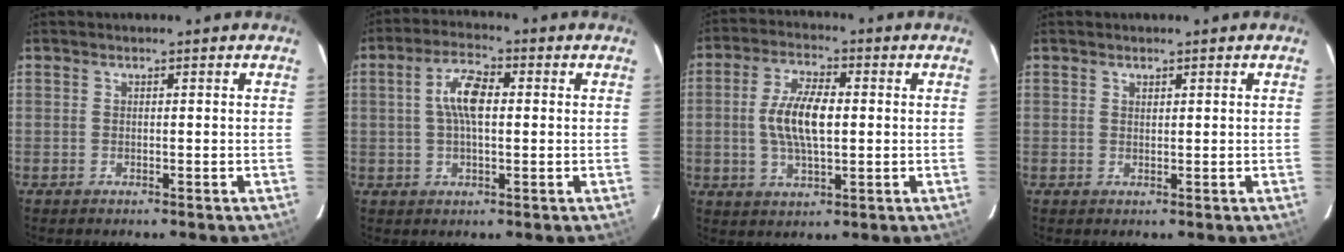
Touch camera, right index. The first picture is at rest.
{"total": 6.9, "force": [0.9, 2.7, 6.3], "torque": [-0.120, 0.015, 0.015]}
{"total": 9.4, "force": [0.2, 3.9, 8.5], "torque": [-0.167, 0.007, 0.004]}
{"total": 0.7, "force": [0.6, 0.4, 0.2], "torque": [-0.004, 0.001, 0.011]}